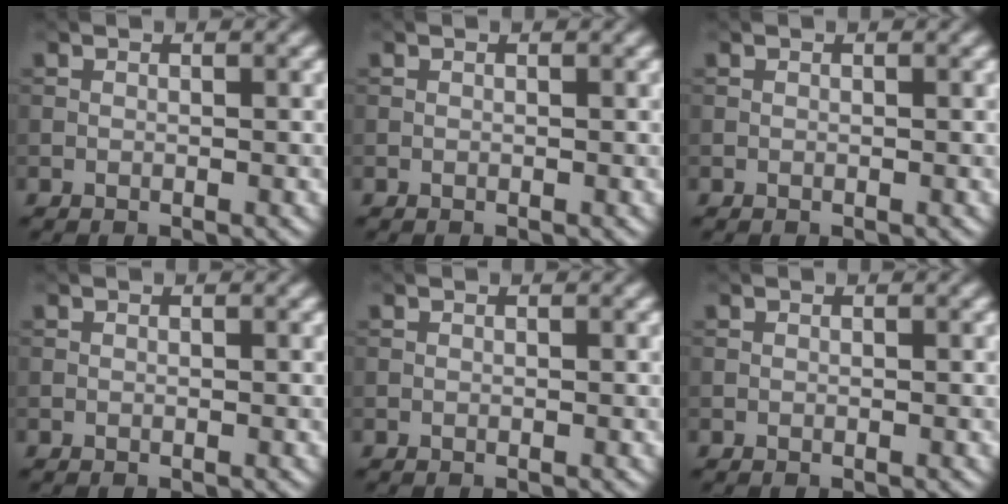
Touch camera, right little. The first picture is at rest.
{"total": 0.0}
{"total": 0.0}
{"total": 0.0}
{"total": 0.0}
{"total": 0.0}